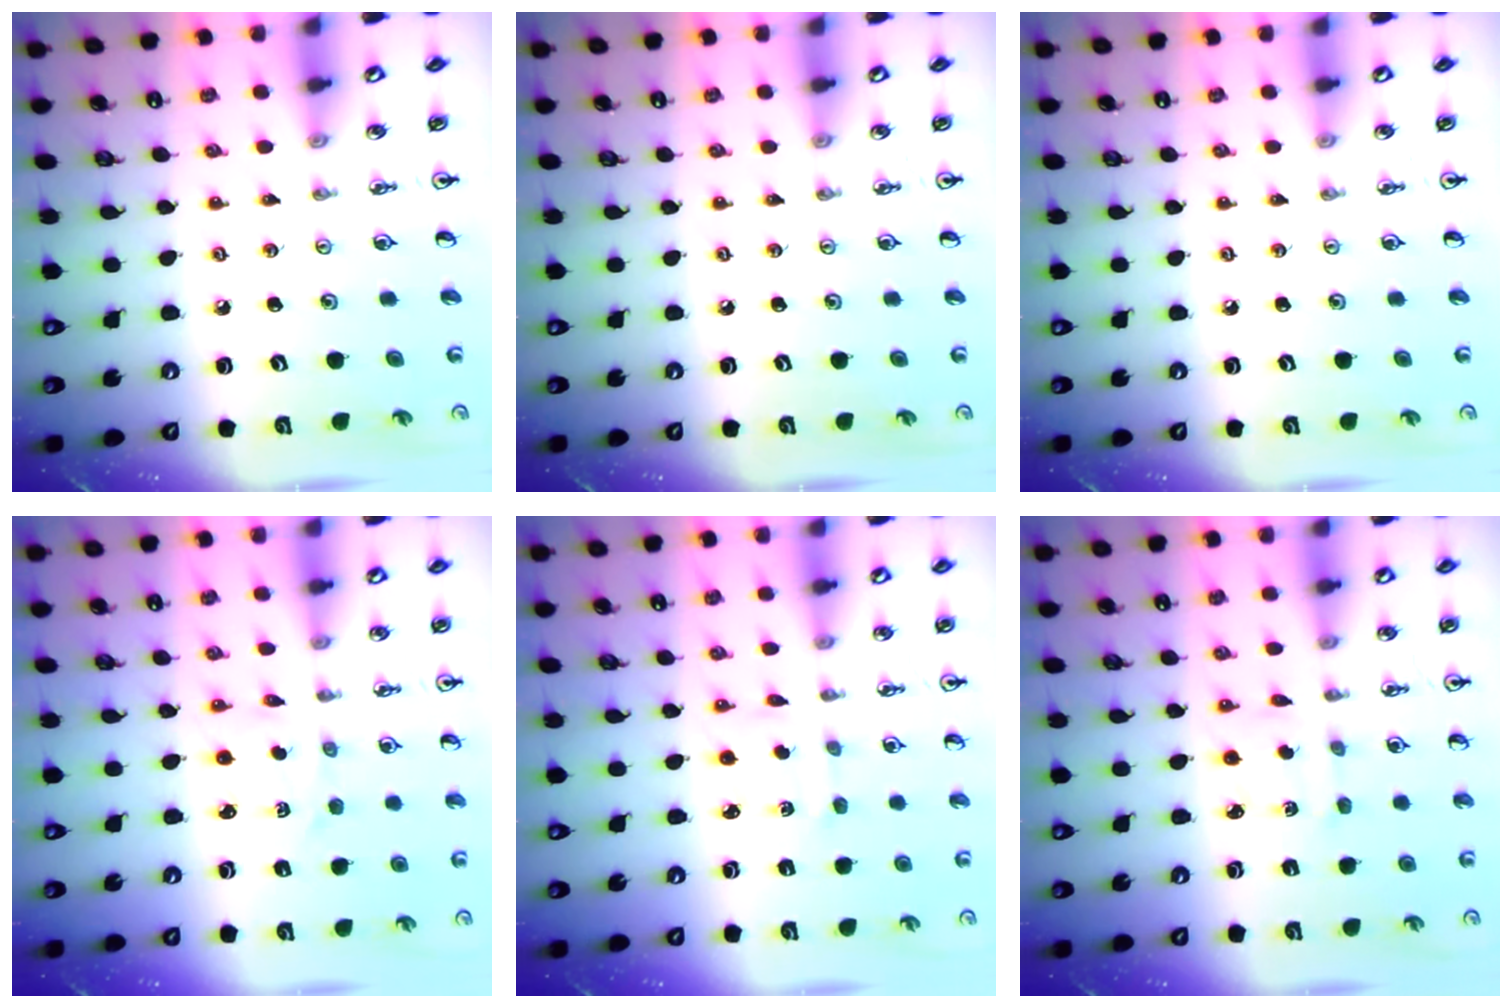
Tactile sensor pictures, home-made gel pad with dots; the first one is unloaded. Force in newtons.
{"total": 0.0}
{"total": 0.0}
{"total": 1.8, "press": 1.8, "slide": 0.4}
{"total": 1.7, "press": 1.5, "slide": 0.8}
{"total": 1.7, "press": 1.5, "slide": 0.8}